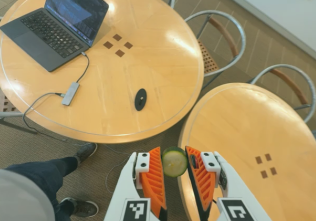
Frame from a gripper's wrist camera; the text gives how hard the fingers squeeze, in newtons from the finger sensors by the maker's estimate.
{"total": 7.6, "left": 7.8, "right": 7.5}